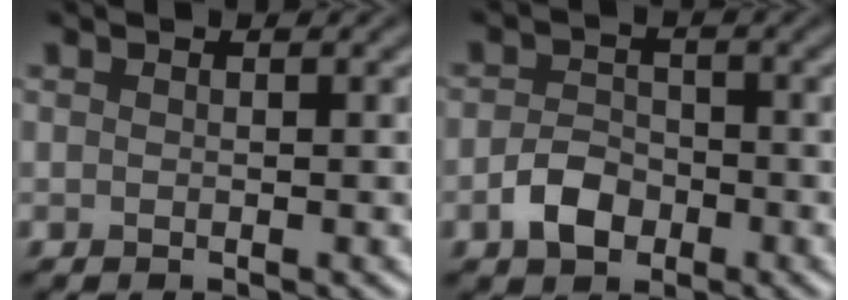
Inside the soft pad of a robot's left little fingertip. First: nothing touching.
{"total": 3.0, "force": [-1.5, 2.1, 1.6], "torque": [-0.027, 0.005, -0.033]}